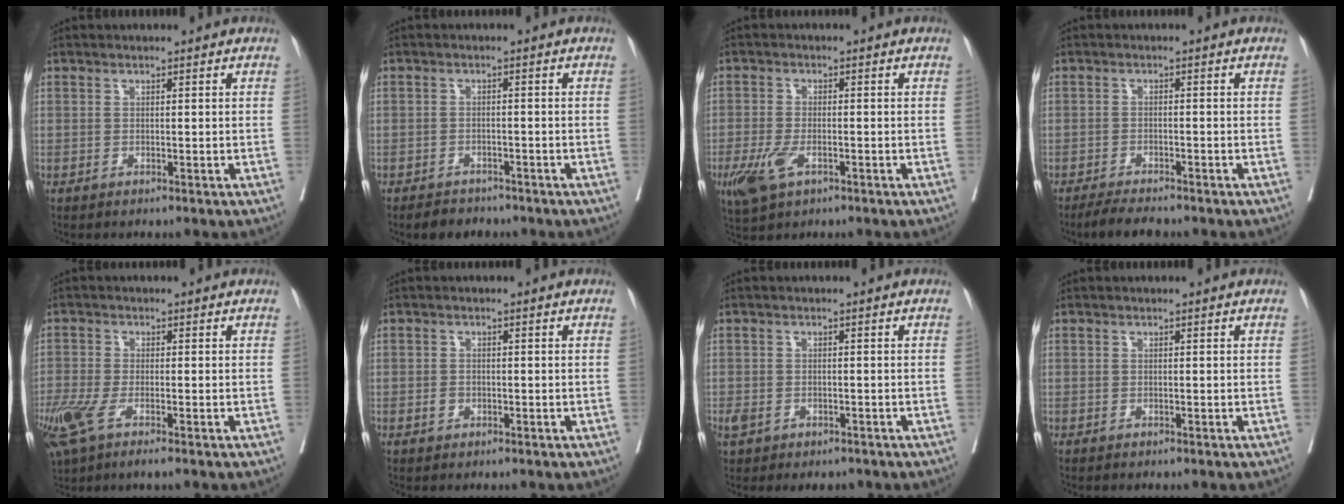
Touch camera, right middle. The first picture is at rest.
{"total": 3.9, "force": [-3.4, 1.7, 1.0], "torque": [-0.017, -0.001, -0.049]}
{"total": 5.5, "force": [-2.4, 2.4, 4.2], "torque": [-0.093, -0.011, -0.039]}
{"total": 4.8, "force": [-4.2, 0.6, 2.2], "torque": [-0.035, -0.012, -0.071]}
{"total": 8.2, "force": [-4.8, 2.3, 6.3], "torque": [-0.144, -0.025, -0.094]}
{"total": 1.2, "force": [-0.5, 0.9, 0.6], "torque": [-0.010, 0.003, -0.006]}
{"total": 3.9, "force": [-2.5, 2.5, 1.7], "torque": [-0.031, 0.004, -0.030]}
{"total": 0.0}